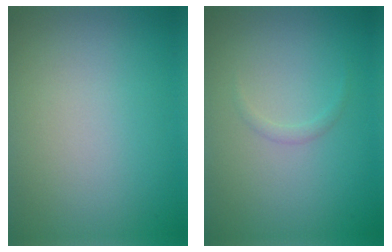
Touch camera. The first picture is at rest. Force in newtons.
{"total": 0.6, "press": 0.6, "slide": 0.1}